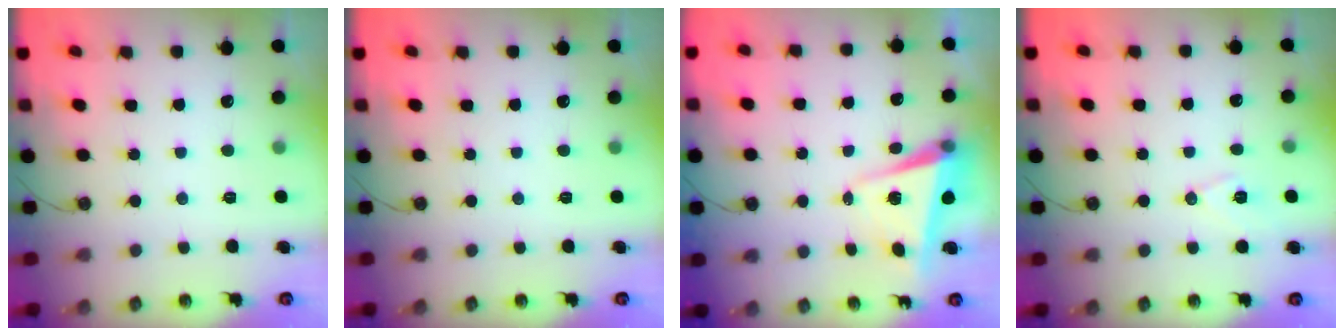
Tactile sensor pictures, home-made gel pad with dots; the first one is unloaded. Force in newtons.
{"total": 0.0}
{"total": 5.6, "press": 5.5, "slide": 1.2}
{"total": 7.8, "press": 6.9, "slide": 3.6}